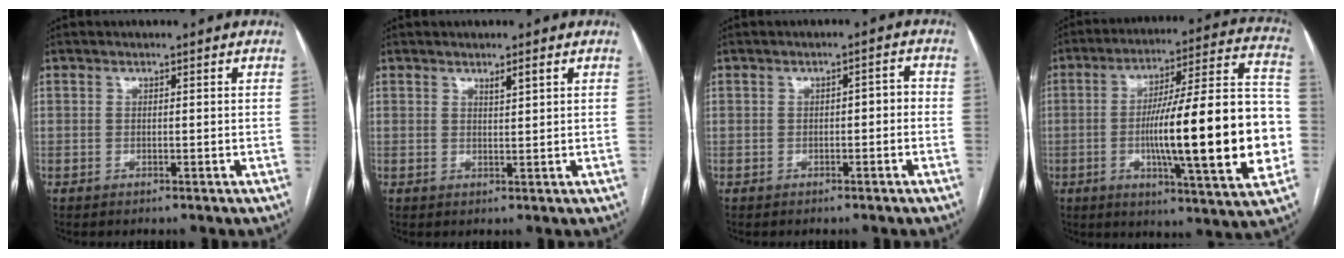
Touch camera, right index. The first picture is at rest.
{"total": 1.4, "force": [0.9, -0.1, 1.0], "torque": [-0.021, -0.001, 0.018]}
{"total": 2.2, "force": [-0.5, 1.0, 1.9], "torque": [-0.027, 0.014, -0.005]}
{"total": 25.3, "force": [-3.7, 2.4, 24.9], "torque": [-0.332, 0.016, -0.058]}